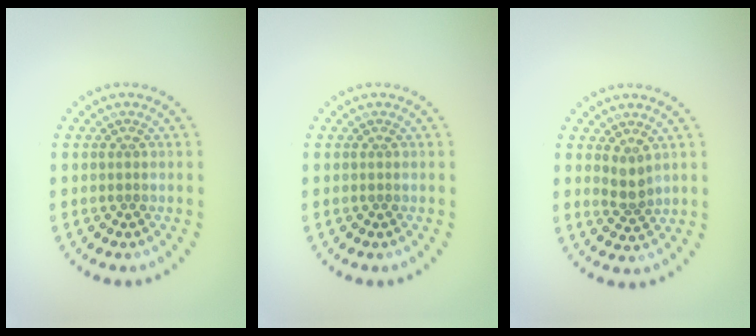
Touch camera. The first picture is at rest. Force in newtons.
{"total": 0.0}
{"total": 1.8, "press": 1.5, "slide": 1.1}